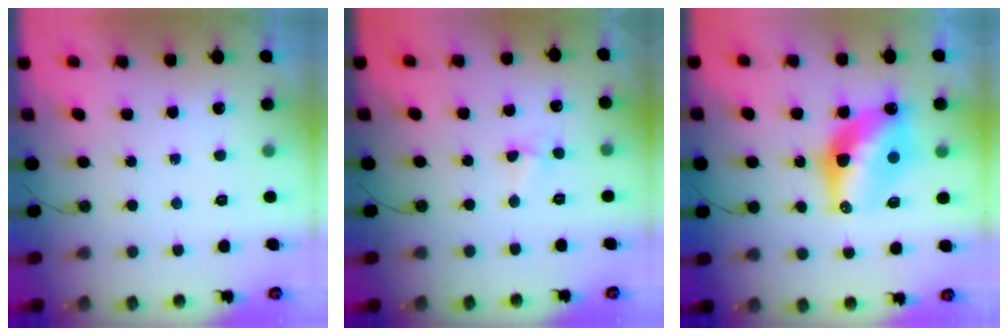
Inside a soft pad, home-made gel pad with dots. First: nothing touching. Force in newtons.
{"total": 2.6, "press": 2.5, "slide": 0.3}
{"total": 12.7, "press": 12.7, "slide": 0.8}